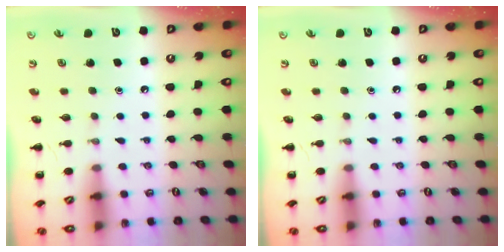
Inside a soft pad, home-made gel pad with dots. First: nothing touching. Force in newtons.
{"total": 0.0}